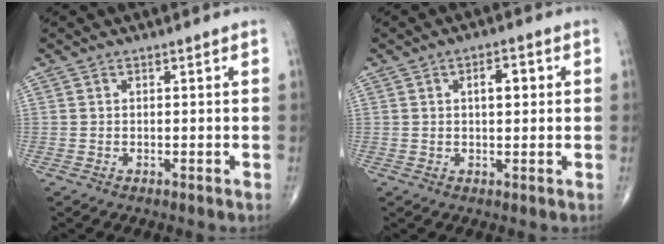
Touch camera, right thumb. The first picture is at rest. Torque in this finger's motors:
{"motor_torque": [0.65, 2.16, 0.51, 0.02, 0.01]}